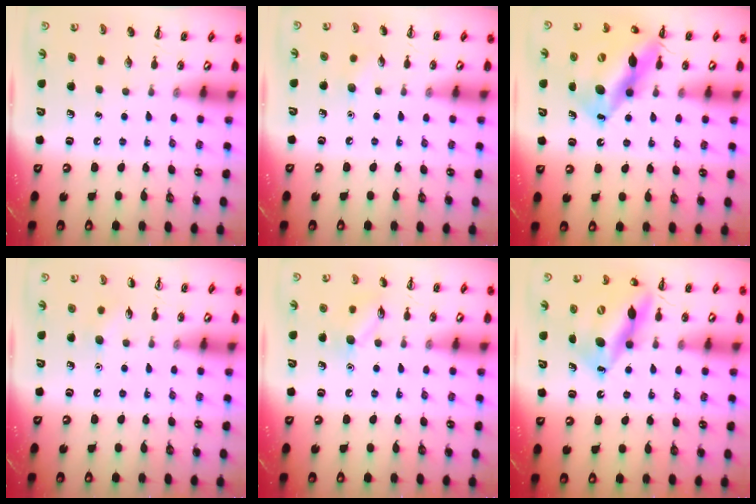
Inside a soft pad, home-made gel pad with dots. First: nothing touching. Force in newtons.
{"total": 4.8, "press": 4.6, "slide": 1.3}
{"total": 17.6, "press": 17.3, "slide": 3.1}
{"total": 4.4, "press": 4.2, "slide": 1.4}
{"total": 8.4, "press": 8.4, "slide": 0.8}
{"total": 15.7, "press": 15.0, "slide": 4.5}